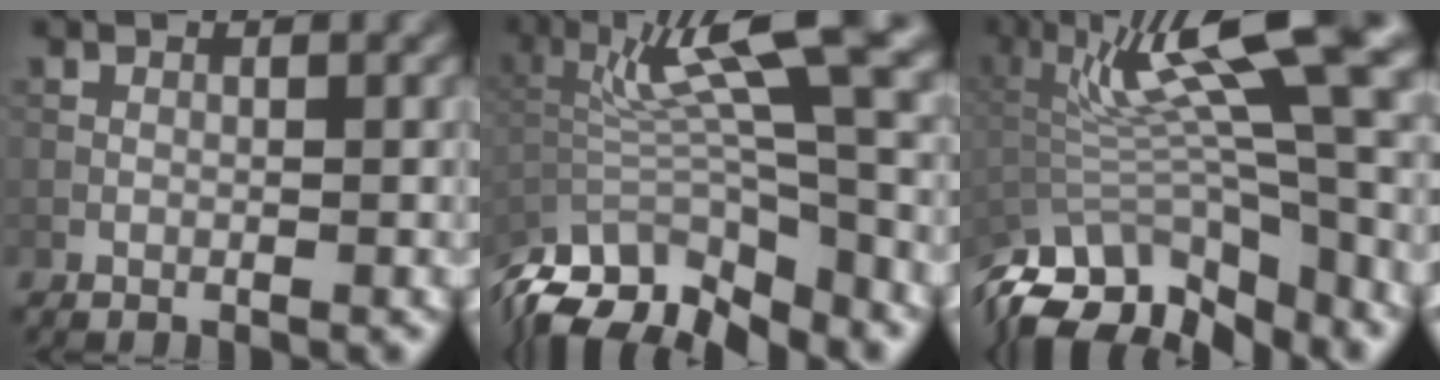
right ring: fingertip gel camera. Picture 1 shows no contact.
{"total": 11.3, "force": [-2.5, 3.8, 10.4], "torque": [-0.191, 0.002, -0.029]}
{"total": 12.9, "force": [-0.4, 4.9, 11.9], "torque": [-0.221, 0.007, 0.011]}